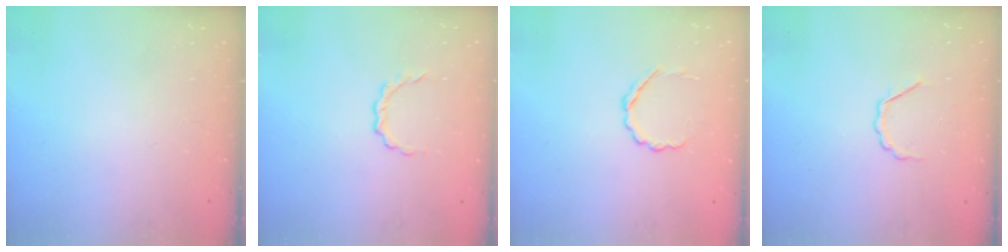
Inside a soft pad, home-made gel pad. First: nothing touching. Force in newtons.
{"total": 3.0, "press": 2.8, "slide": 0.9}
{"total": 4.1, "press": 3.8, "slide": 1.4}
{"total": 3.6, "press": 3.5, "slide": 0.8}